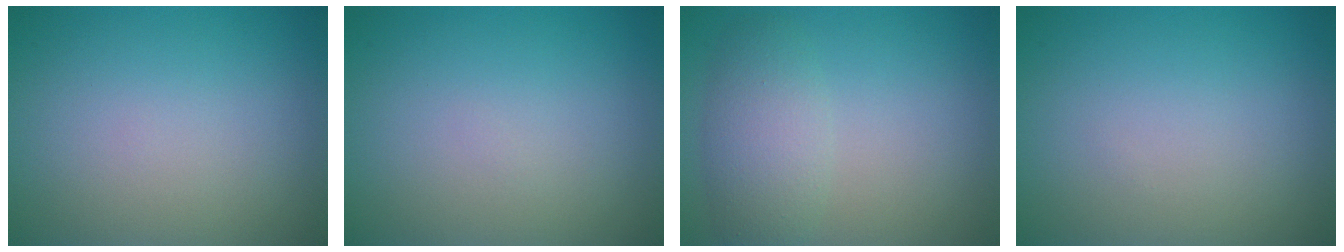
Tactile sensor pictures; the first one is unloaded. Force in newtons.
{"total": 0.0}
{"total": 3.5, "press": 3.5, "slide": 0.3}
{"total": 0.0}